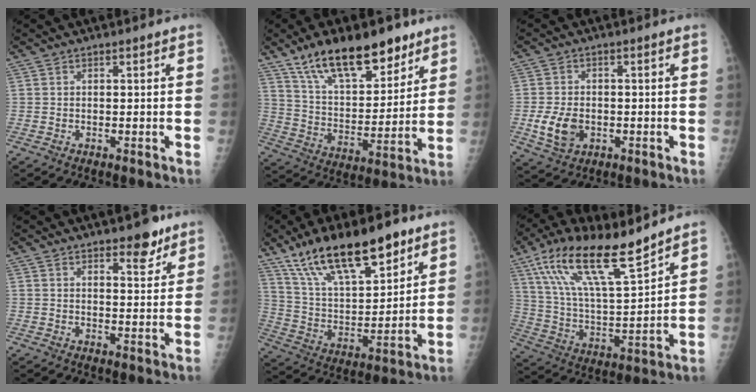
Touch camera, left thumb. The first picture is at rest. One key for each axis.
{"total": 19.1, "fx": 12.9, "fy": 8.2, "fz": 11.4, "tx": -0.143, "ty": -0.061, "tz": 0.226}
{"total": 6.6, "fx": -1.6, "fy": 4.6, "fz": 4.4, "tx": -0.077, "ty": 0.000, "tz": -0.022}
{"total": 5.3, "fx": 3.7, "fy": 2.1, "fz": 3.1, "tx": -0.025, "ty": -0.024, "tz": 0.050}
{"total": 21.0, "fx": 13.7, "fy": 7.8, "fz": 13.8, "tx": -0.204, "ty": -0.050, "tz": 0.250}
{"total": 19.2, "fx": 13.1, "fy": 4.6, "fz": 13.2, "tx": -0.222, "ty": -0.053, "tz": 0.246}